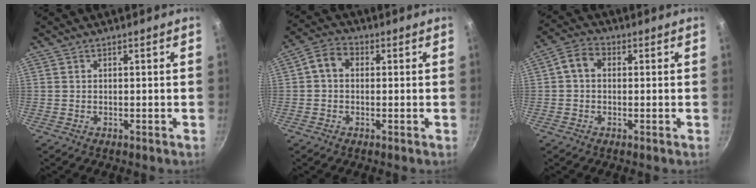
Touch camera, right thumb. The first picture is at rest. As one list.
[{"total": 4.9, "force": [0.4, 3.8, 3.1], "torque": [-0.051, 0.015, -0.007]}, {"total": 4.7, "force": [0.4, 3.6, 3.1], "torque": [-0.053, 0.015, -0.006]}]